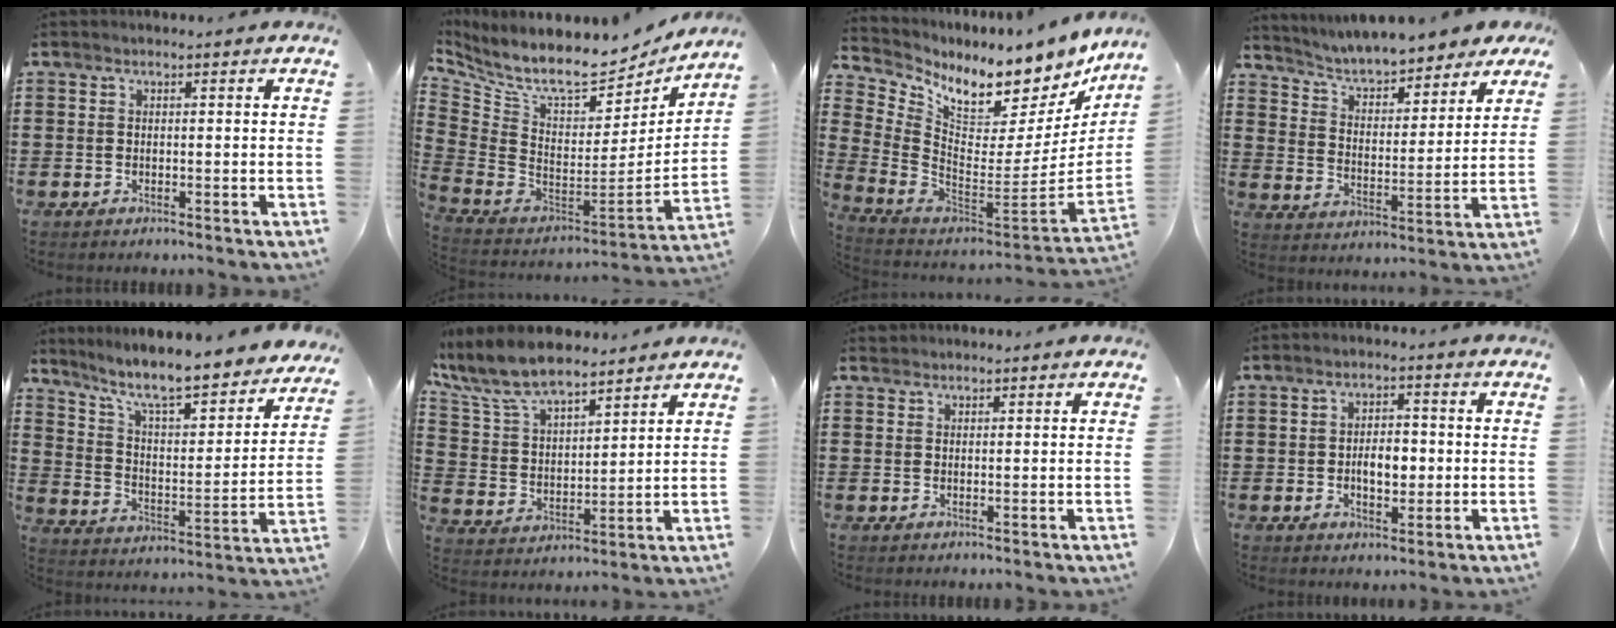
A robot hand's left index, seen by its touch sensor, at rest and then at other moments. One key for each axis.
{"total": 9.0, "fx": 7.4, "fy": 2.1, "fz": 4.6, "tx": -0.114, "ty": -0.065, "tz": 0.128}
{"total": 7.4, "fx": 6.7, "fy": 2.2, "fz": 2.3, "tx": -0.080, "ty": -0.073, "tz": 0.113}
{"total": 5.7, "fx": 5.4, "fy": 0.7, "fz": 1.5, "tx": -0.056, "ty": -0.032, "tz": 0.091}
{"total": 8.4, "fx": 7.1, "fy": 0.8, "fz": 4.4, "tx": -0.106, "ty": -0.057, "tz": 0.114}
{"total": 9.0, "fx": 7.9, "fy": 2.4, "fz": 3.6, "tx": -0.104, "ty": -0.033, "tz": 0.142}
{"total": 0.8, "fx": 0.7, "fy": 0.3, "fz": 0.0, "tx": -0.002, "ty": 0.001, "tz": 0.015}
{"total": 4.4, "fx": -0.5, "fy": 2.4, "fz": 3.6, "tx": -0.054, "ty": 0.000, "tz": -0.016}